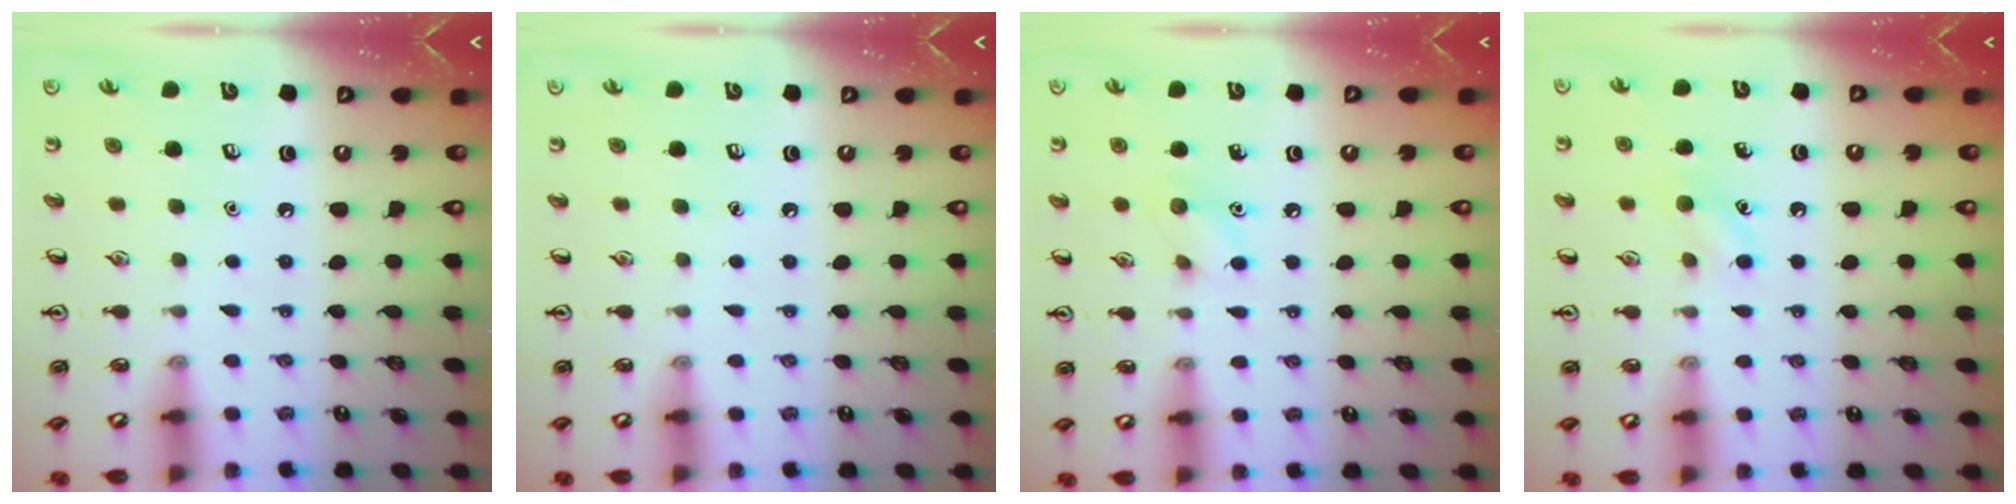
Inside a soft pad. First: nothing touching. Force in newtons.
{"total": 0.0}
{"total": 5.9, "press": 5.6, "slide": 1.9}
{"total": 6.9, "press": 6.7, "slide": 1.8}